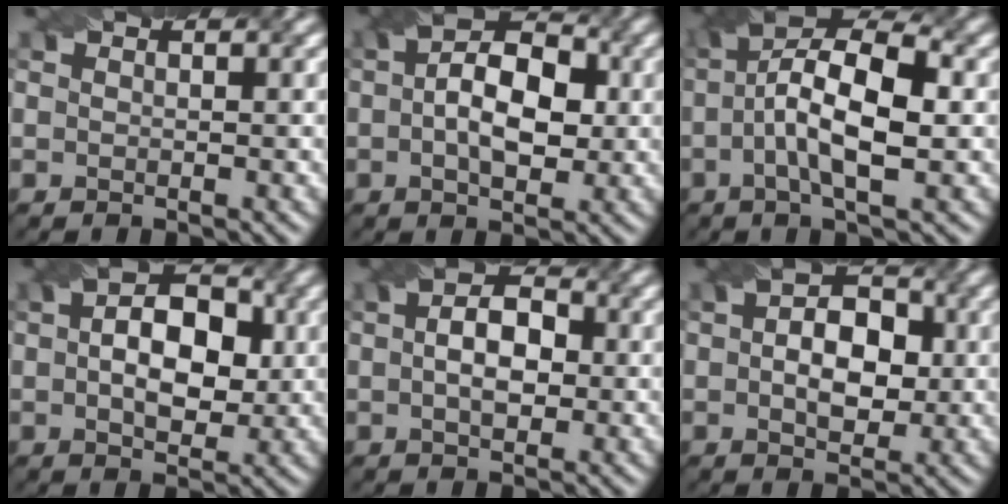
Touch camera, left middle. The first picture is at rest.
{"total": 6.2, "force": [-0.3, 3.8, 4.9], "torque": [-0.064, 0.015, 0.002]}
{"total": 7.9, "force": [-0.9, 3.0, 7.3], "torque": [-0.123, 0.018, -0.006]}
{"total": 6.4, "force": [0.0, 4.2, 4.8], "torque": [-0.059, 0.013, 0.008]}
{"total": 4.1, "force": [-0.4, 2.8, 3.0], "torque": [-0.035, 0.013, 0.000]}
{"total": 5.0, "force": [-0.4, 3.5, 3.5], "torque": [-0.044, 0.007, 0.002]}